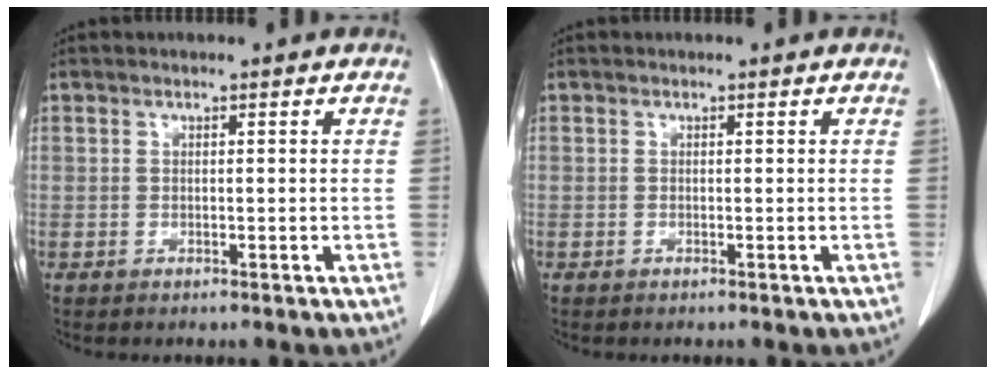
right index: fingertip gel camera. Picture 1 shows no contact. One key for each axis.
{"total": 0.0}